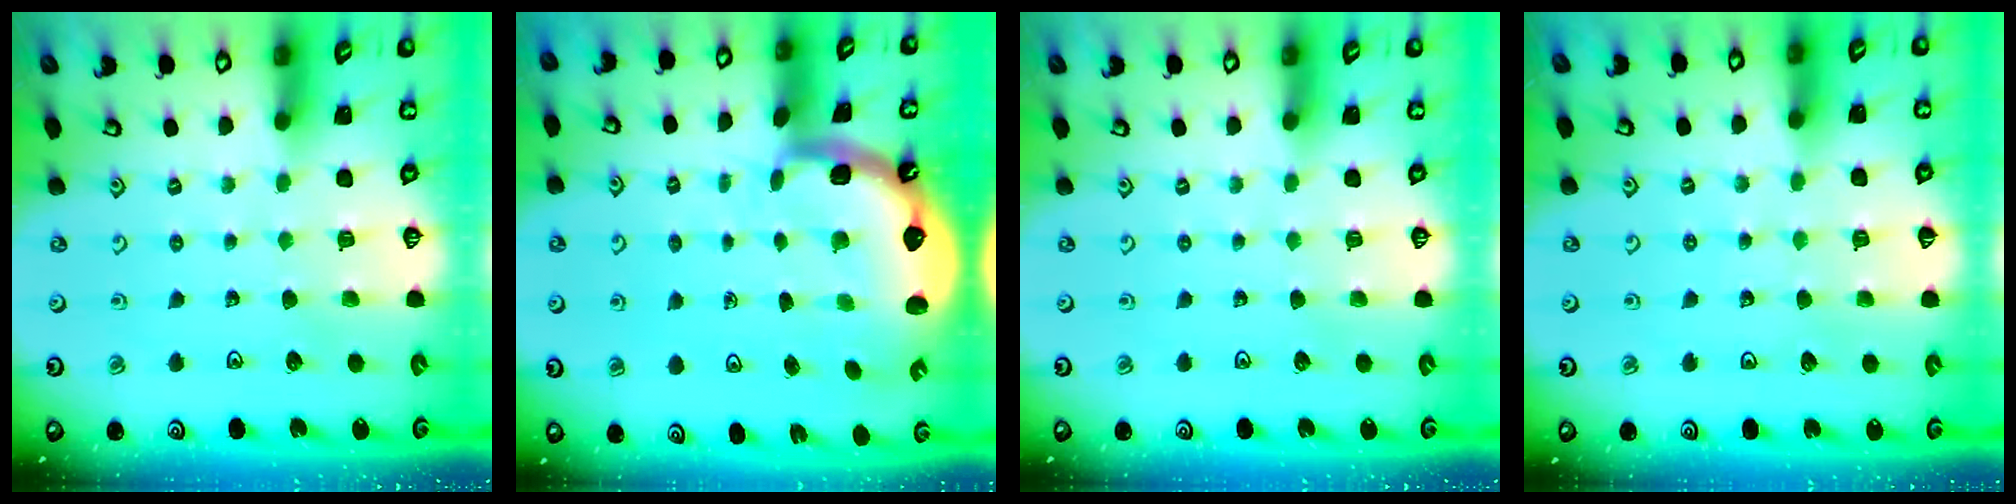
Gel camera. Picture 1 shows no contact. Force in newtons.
{"total": 3.4, "press": 2.5, "slide": 2.3}
{"total": 0.0}
{"total": 2.1, "press": 2.1, "slide": 0.2}